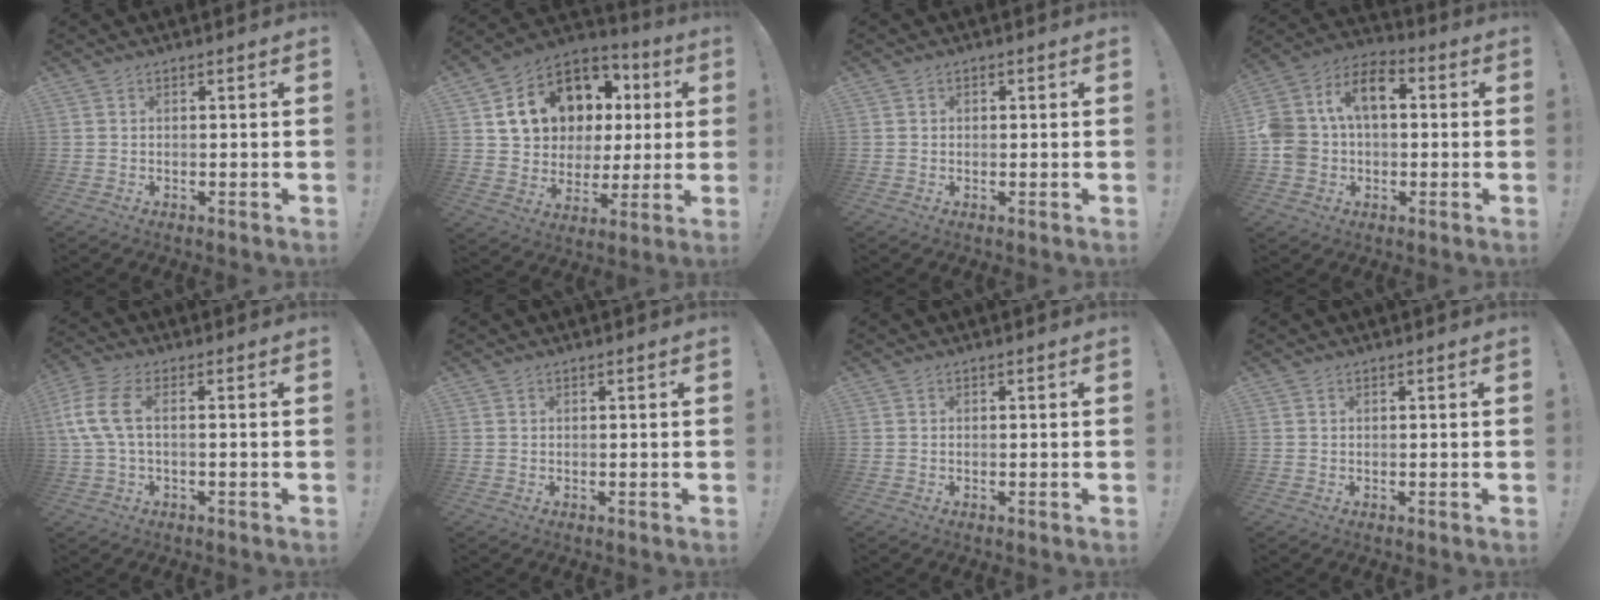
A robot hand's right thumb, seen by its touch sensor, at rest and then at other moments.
{"total": 17.3, "force": [6.9, 13.2, 8.8], "torque": [-0.138, -0.026, 0.152]}
{"total": 0.9, "force": [-0.3, 0.8, 0.2], "torque": [-0.008, 0.007, -0.004]}
{"total": 14.3, "force": [2.7, 10.6, 9.2], "torque": [-0.175, 0.008, 0.050]}
{"total": 9.1, "force": [1.0, 4.2, 8.0], "torque": [-0.174, 0.000, 0.019]}
{"total": 0.0}
{"total": 0.0}
{"total": 0.0}